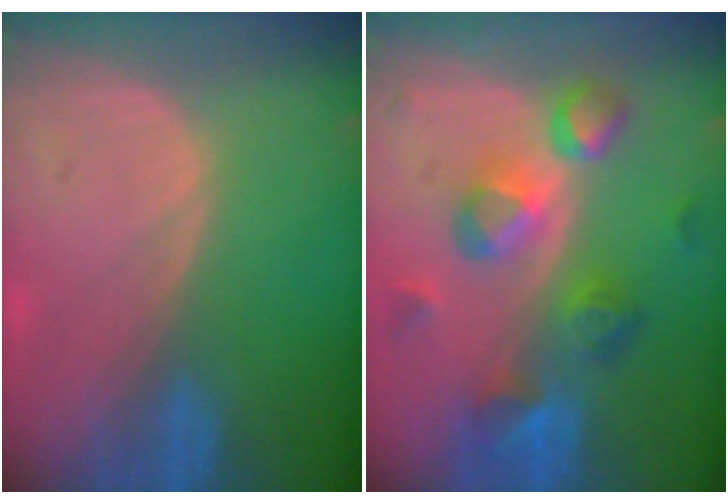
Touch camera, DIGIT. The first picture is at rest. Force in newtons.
{"total": 9.2, "press": 8.6, "slide": 3.3}